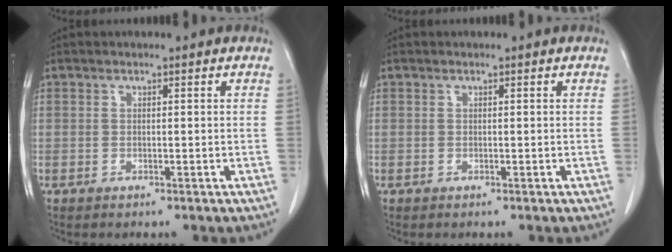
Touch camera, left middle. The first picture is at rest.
{"total": 0.0}